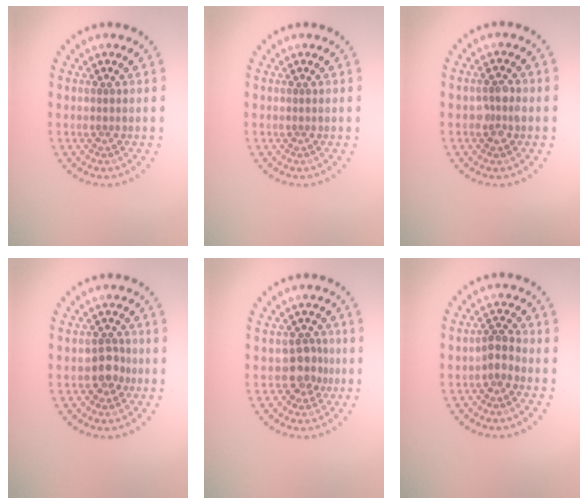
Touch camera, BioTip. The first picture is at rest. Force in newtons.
{"total": 0.0}
{"total": 2.0, "press": 1.9, "slide": 0.3}
{"total": 2.0, "press": 1.8, "slide": 0.9}
{"total": 2.3, "press": 1.9, "slide": 1.3}
{"total": 1.7, "press": 1.4, "slide": 0.9}